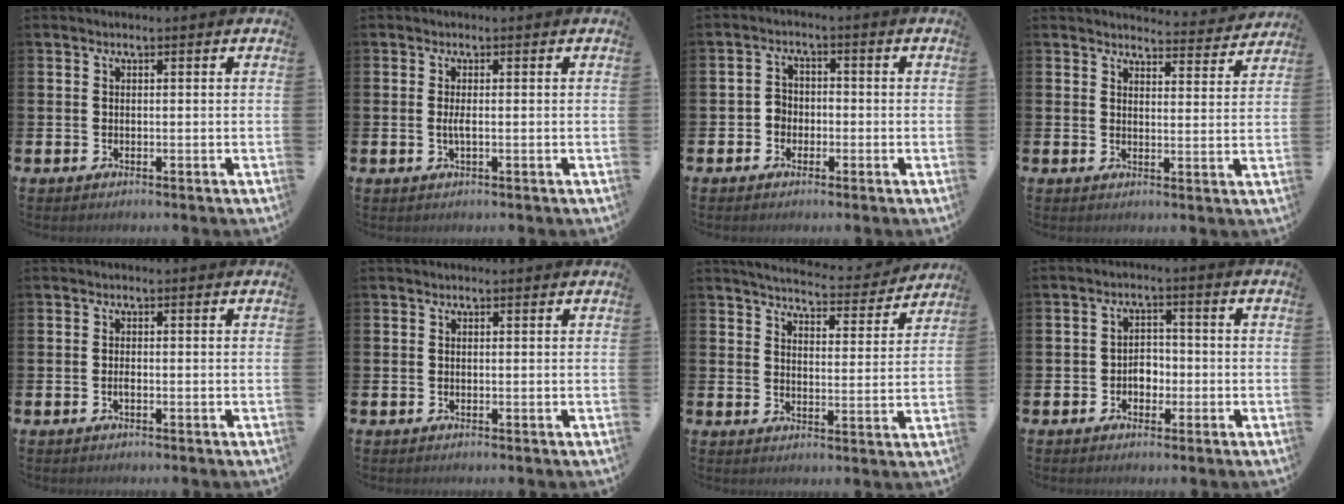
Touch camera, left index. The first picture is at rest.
{"total": 1.3, "force": [-0.1, 0.2, 1.3], "torque": [-0.029, 0.002, -0.002]}
{"total": 2.6, "force": [-1.4, 2.1, 0.5], "torque": [-0.012, 0.008, -0.033]}
{"total": 3.9, "force": [3.9, 0.3, 0.1], "torque": [-0.001, -0.033, 0.066]}
{"total": 0.7, "force": [-0.3, 0.2, 0.6], "torque": [-0.010, -0.003, -0.006]}
{"total": 0.0}
{"total": 4.6, "force": [4.5, 0.7, 0.7], "torque": [-0.029, -0.033, 0.076]}
{"total": 2.8, "force": [-1.0, 2.2, 1.4], "torque": [-0.019, 0.004, -0.026]}